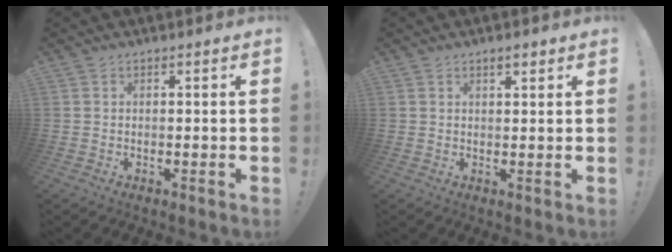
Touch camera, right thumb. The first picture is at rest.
{"total": 2.4, "force": [1.7, 0.9, 1.5], "torque": [-0.017, -0.005, 0.027]}